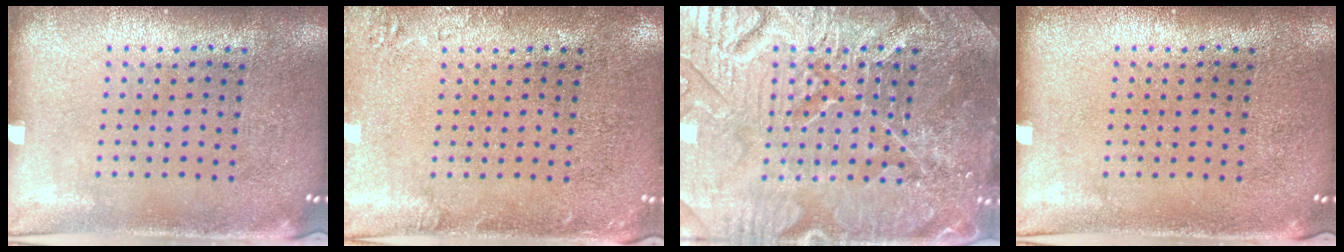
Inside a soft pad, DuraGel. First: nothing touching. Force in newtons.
{"total": 1.8, "press": 1.7, "slide": 0.4}
{"total": 7.8, "press": 7.7, "slide": 0.9}
{"total": 0.0}